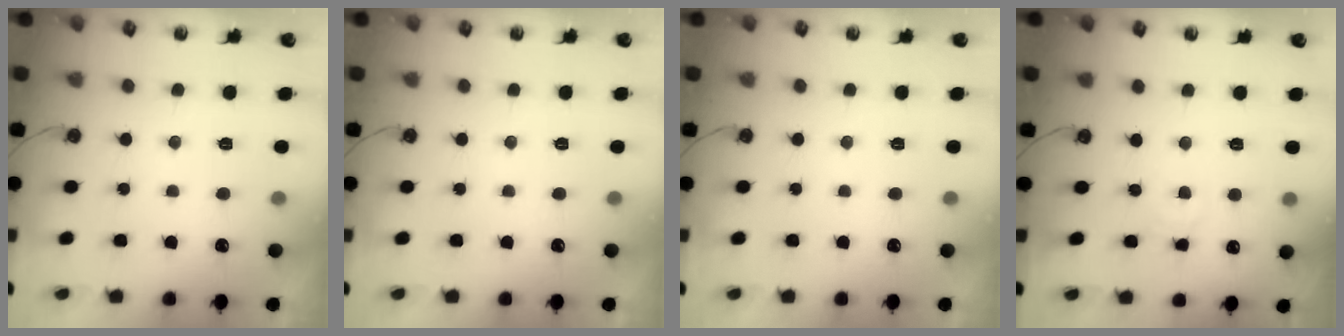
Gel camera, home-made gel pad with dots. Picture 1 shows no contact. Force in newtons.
{"total": 0.0}
{"total": 0.0}
{"total": 1.8, "press": 1.8, "slide": 0.2}